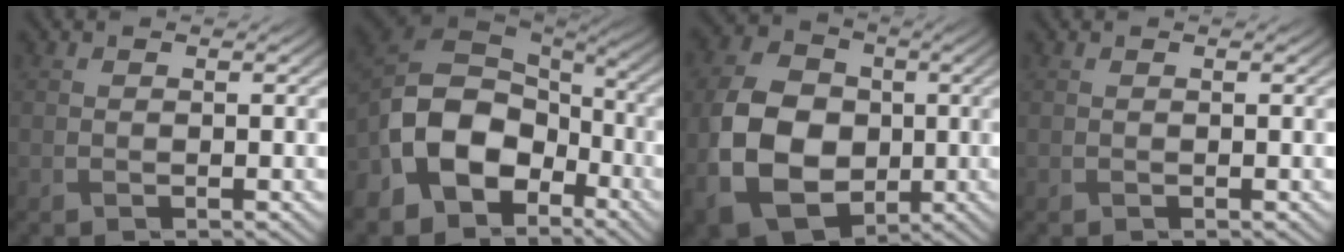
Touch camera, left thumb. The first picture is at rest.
{"total": 14.0, "force": [-5.7, 9.8, 8.2], "torque": [-0.210, -0.031, -0.106]}
{"total": 13.1, "force": [-1.8, 10.0, 8.2], "torque": [-0.195, -0.005, -0.043]}
{"total": 0.0}